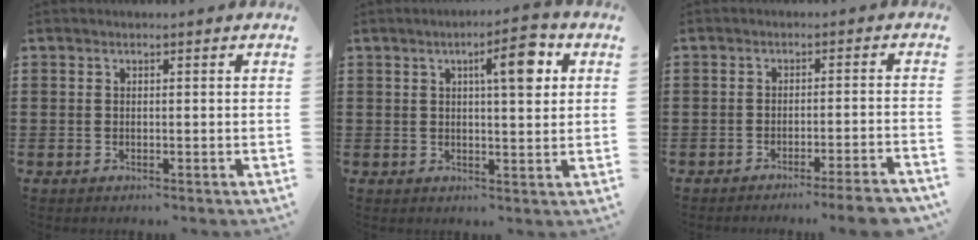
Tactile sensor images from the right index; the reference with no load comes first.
{"total": 6.5, "force": [2.4, 1.8, 5.8], "torque": [-0.088, -0.002, 0.031]}
{"total": 3.5, "force": [-3.0, -0.5, 1.8], "torque": [-0.030, -0.010, -0.058]}